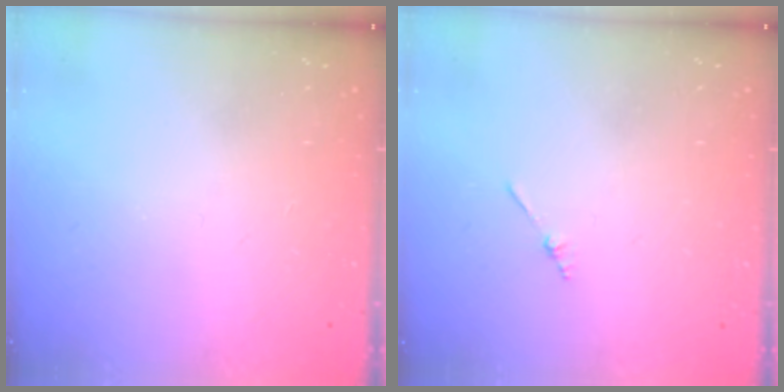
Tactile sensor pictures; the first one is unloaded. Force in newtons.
{"total": 1.3, "press": 1.3, "slide": 0.3}